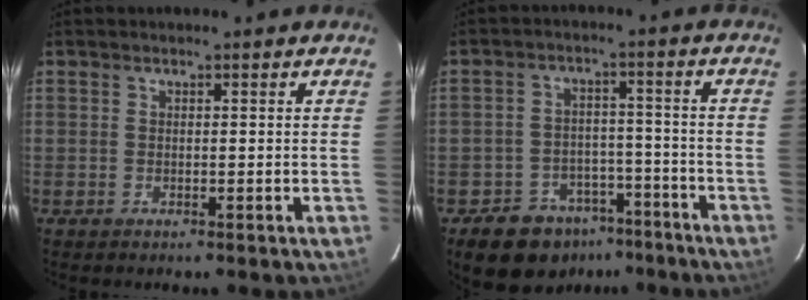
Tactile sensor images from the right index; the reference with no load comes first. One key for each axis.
{"total": 11.4, "fx": -7.8, "fy": 7.6, "fz": 3.5, "tx": -0.084, "ty": 0.025, "tz": -0.097}